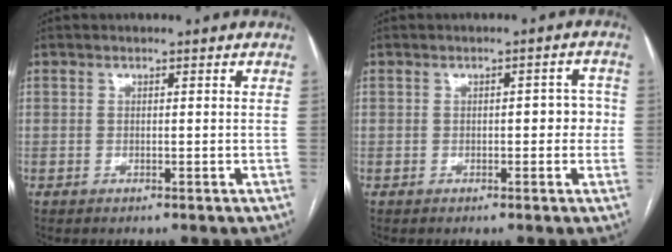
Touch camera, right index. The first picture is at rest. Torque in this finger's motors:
{"motor_torque": [0.38, -0.09, 0.11, 0.04]}